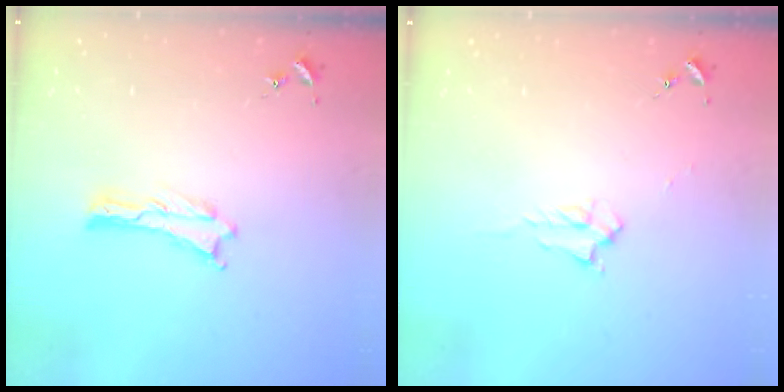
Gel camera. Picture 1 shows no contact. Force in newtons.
{"total": 2.2, "press": 2.2, "slide": 0.4}